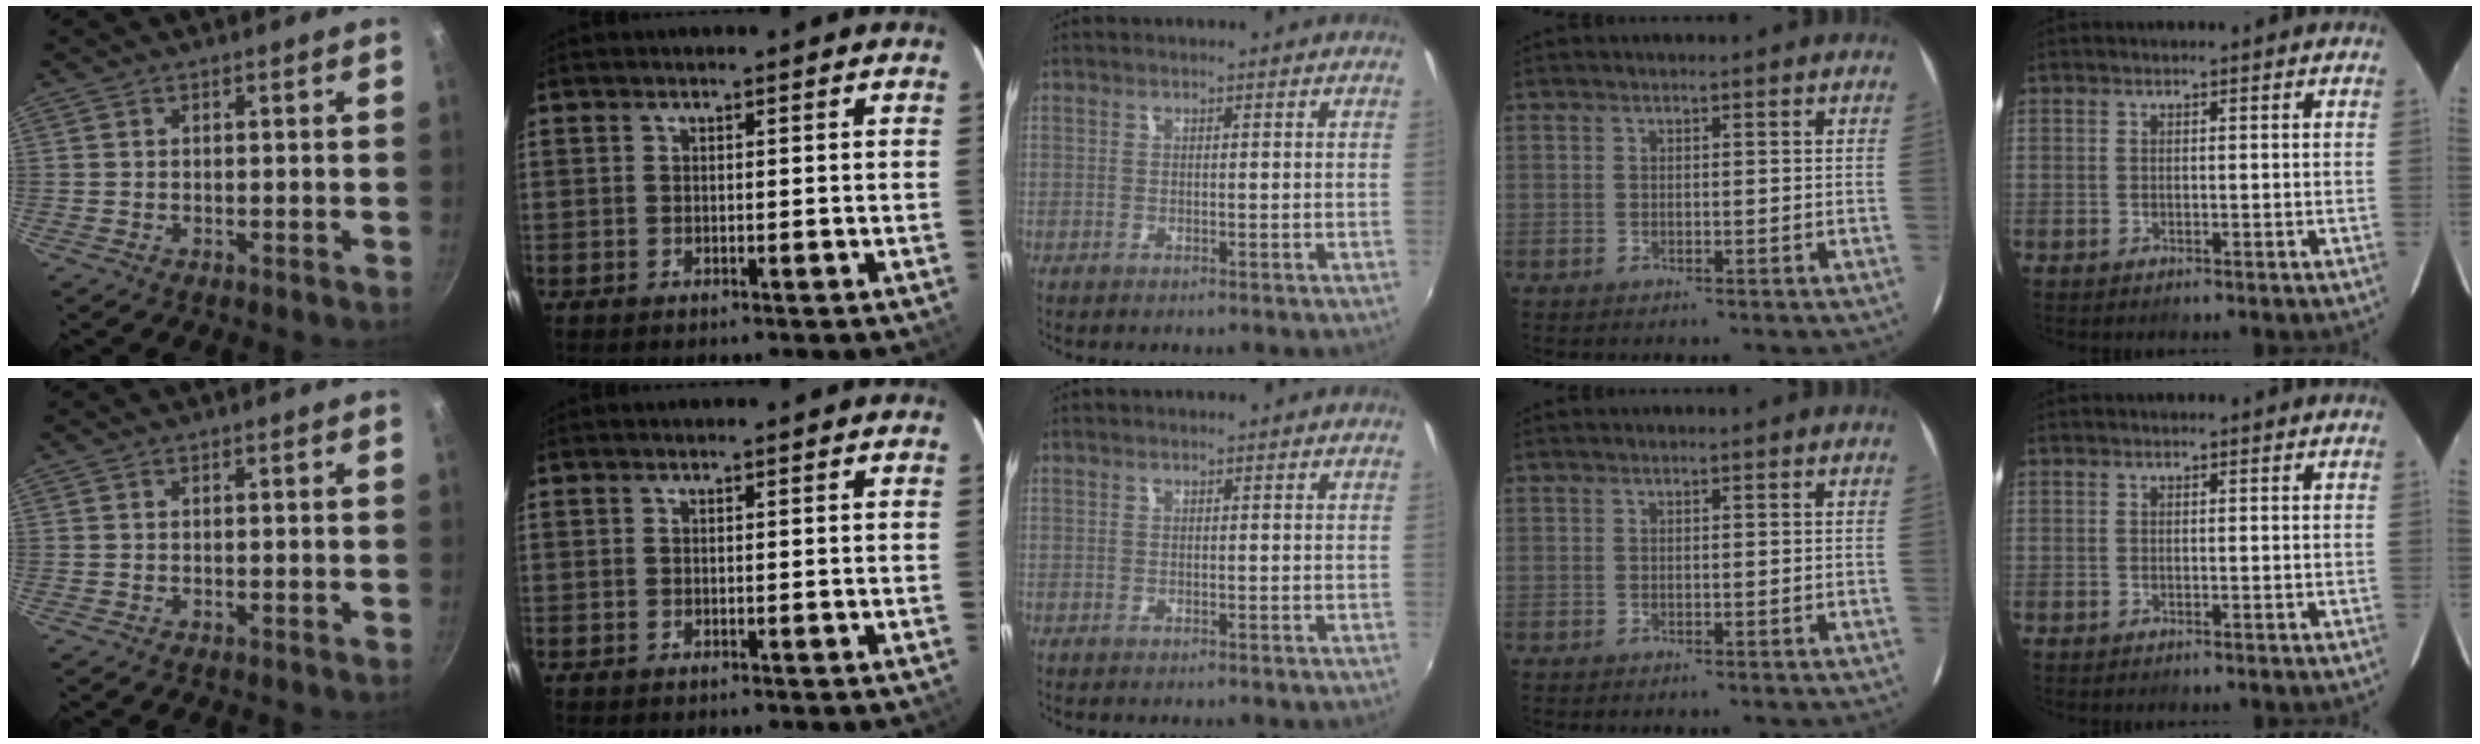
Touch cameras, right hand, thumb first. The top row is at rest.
{}